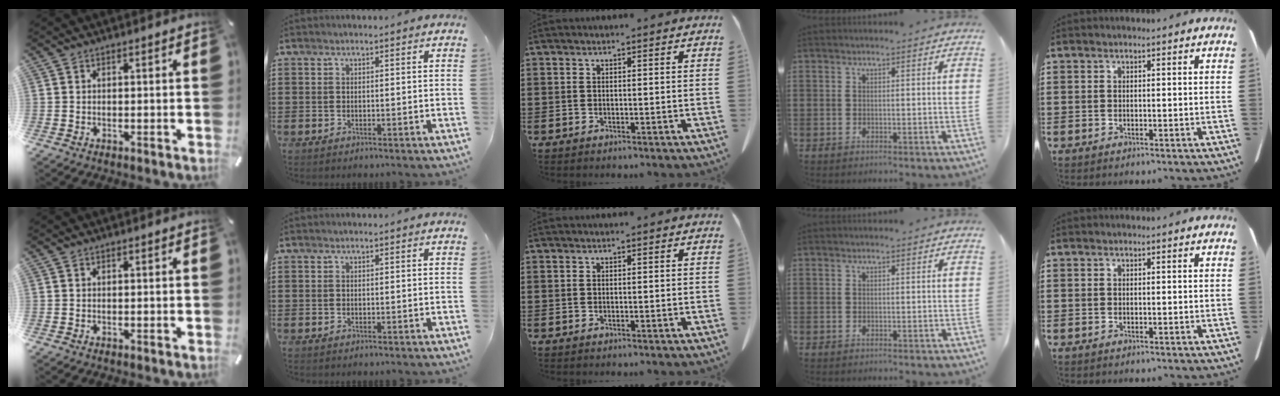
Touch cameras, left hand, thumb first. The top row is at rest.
{}